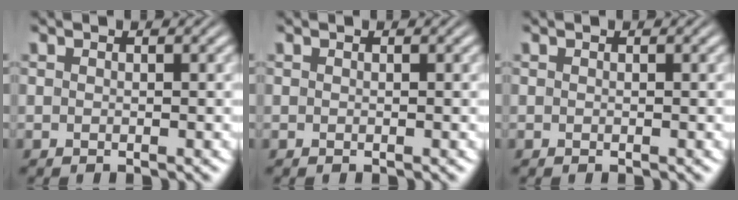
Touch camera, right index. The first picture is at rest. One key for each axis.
{"total": 0.0}
{"total": 0.0}